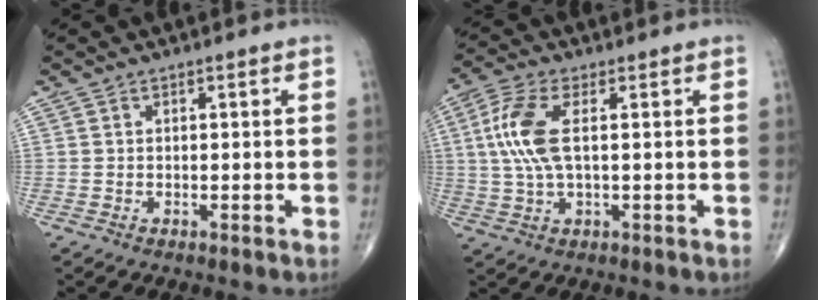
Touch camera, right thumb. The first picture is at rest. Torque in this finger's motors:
{"motor_torque": [-0.25, 0.52, 0.67, 0.64, -0.01]}